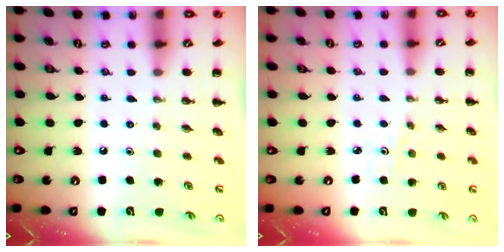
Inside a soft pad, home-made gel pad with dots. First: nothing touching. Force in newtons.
{"total": 1.7, "press": 1.6, "slide": 0.6}